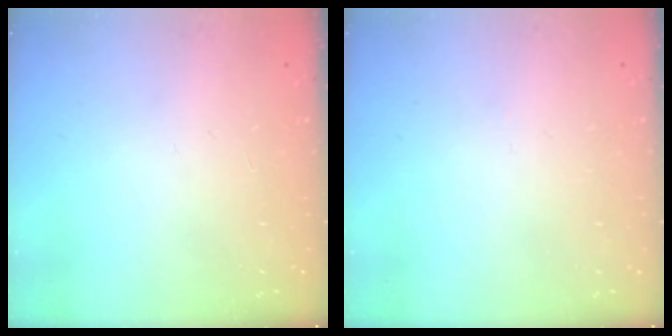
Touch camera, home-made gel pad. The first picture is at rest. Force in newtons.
{"total": 0.0}